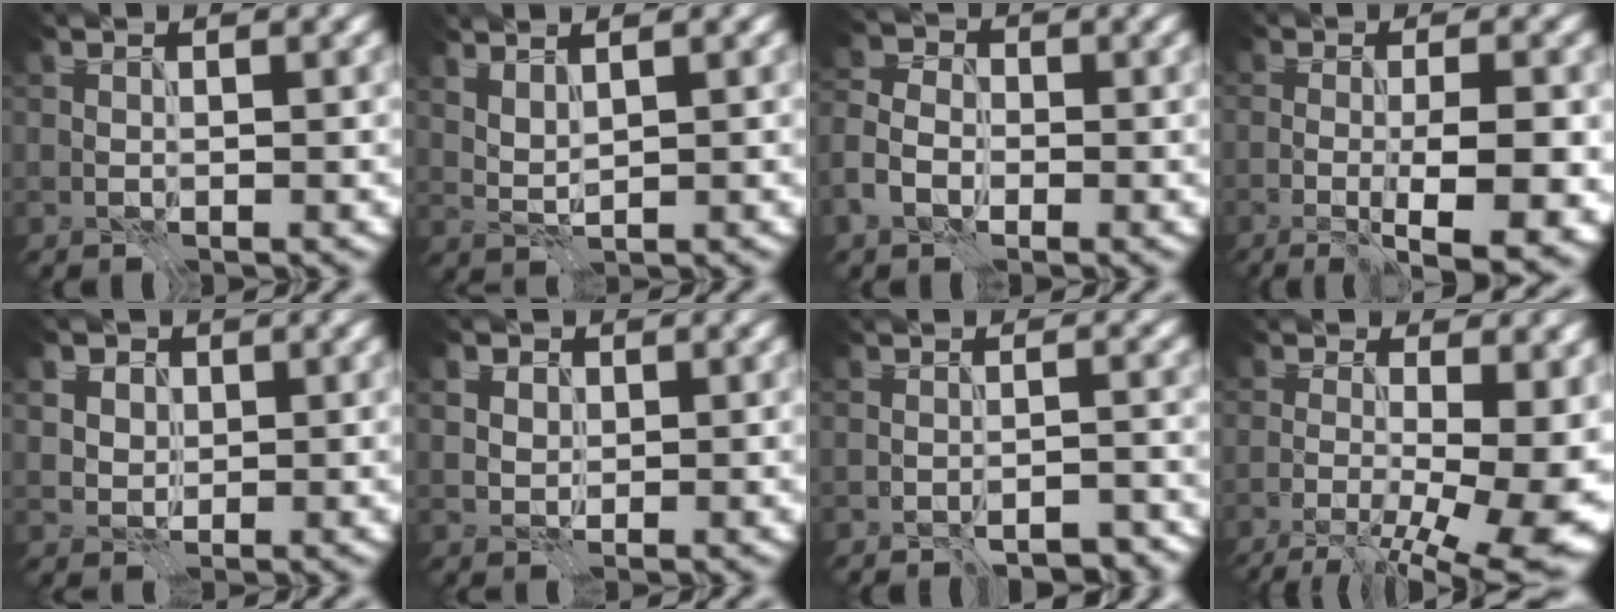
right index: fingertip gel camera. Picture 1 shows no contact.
{"total": 2.2, "force": [1.5, 0.6, 1.5], "torque": [-0.029, 0.004, 0.029]}
{"total": 4.4, "force": [-1.5, 3.6, 2.2], "torque": [-0.035, 0.006, -0.030]}
{"total": 7.3, "force": [-2.3, 1.7, 6.8], "torque": [-0.083, -0.011, -0.028]}
{"total": 3.8, "force": [1.8, 2.8, 1.6], "torque": [-0.042, 0.006, 0.038]}
{"total": 2.0, "force": [0.7, 1.7, 0.8], "torque": [-0.014, 0.003, 0.011]}
{"total": 2.7, "force": [-2.1, 0.6, 1.5], "torque": [-0.007, 0.002, -0.029]}
{"total": 13.5, "force": [-1.6, 5.5, 12.2], "torque": [-0.127, -0.005, -0.012]}